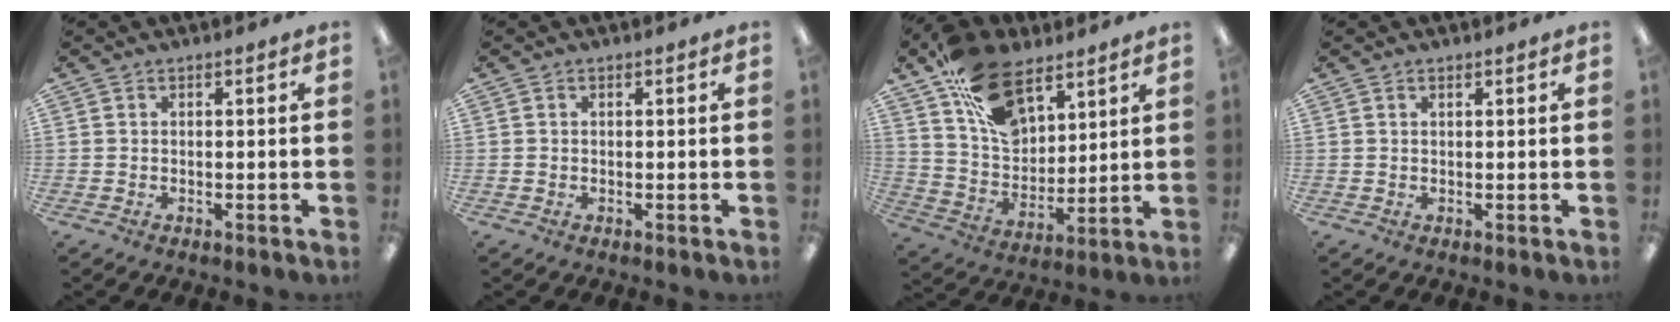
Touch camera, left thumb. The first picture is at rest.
{"total": 0.0}
{"total": 17.9, "force": [10.9, 10.4, 9.7], "torque": [-0.171, -0.045, 0.204]}
{"total": 0.6, "force": [0.5, 0.2, 0.2], "torque": [-0.006, 0.001, 0.009]}